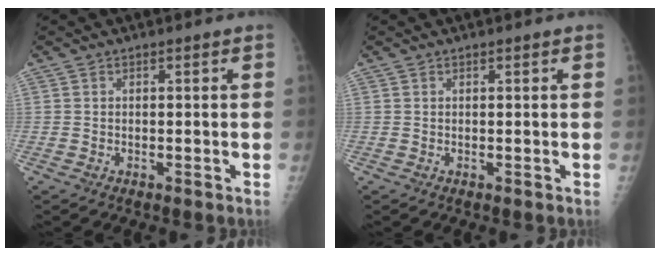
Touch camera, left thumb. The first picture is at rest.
{"total": 0.0}